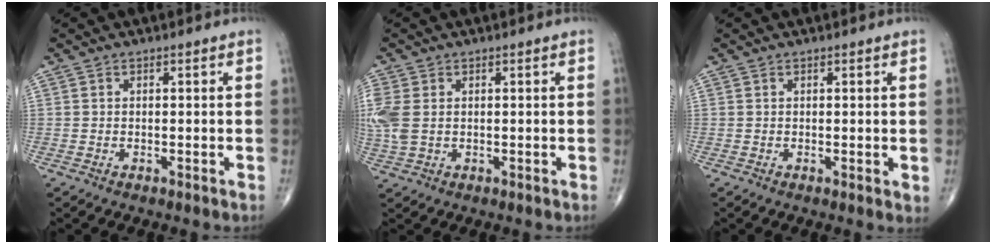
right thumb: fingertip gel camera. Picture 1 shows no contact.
{"total": 6.6, "force": [0.5, 4.5, 4.8], "torque": [-0.139, 0.006, 0.018]}
{"total": 1.2, "force": [0.2, 0.4, 1.1], "torque": [-0.019, -0.006, 0.002]}